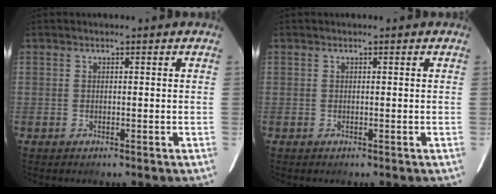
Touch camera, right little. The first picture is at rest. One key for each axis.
{"total": 0.0}